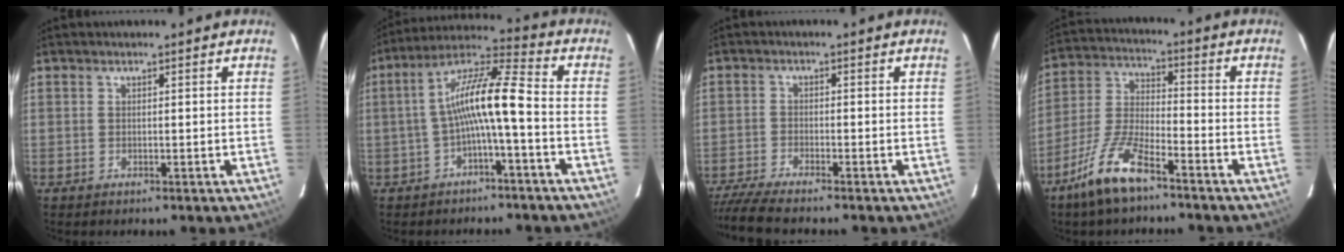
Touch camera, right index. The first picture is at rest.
{"total": 10.0, "force": [-2.3, 1.0, 9.7], "torque": [-0.199, 0.023, -0.046]}
{"total": 8.1, "force": [-7.2, 0.4, 3.7], "torque": [-0.106, -0.024, -0.133]}
{"total": 11.7, "force": [-8.1, 3.0, 7.8], "torque": [-0.176, -0.005, -0.158]}